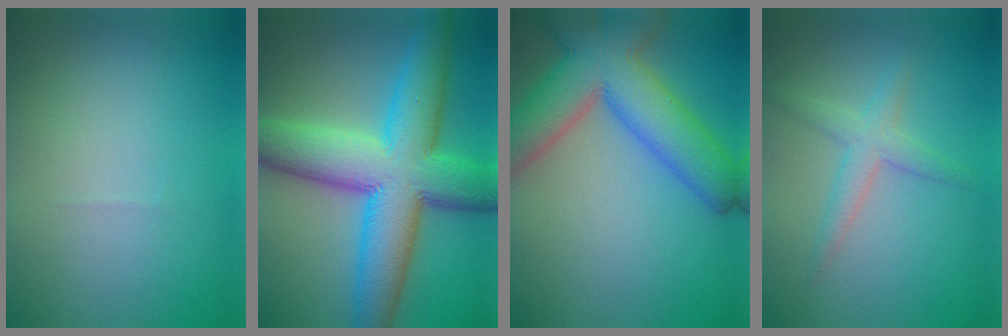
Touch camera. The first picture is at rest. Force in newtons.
{"total": 12.4, "press": 12.4, "slide": 0.0}
{"total": 9.6, "press": 9.6, "slide": 0.6}
{"total": 2.5, "press": 2.5, "slide": 0.0}